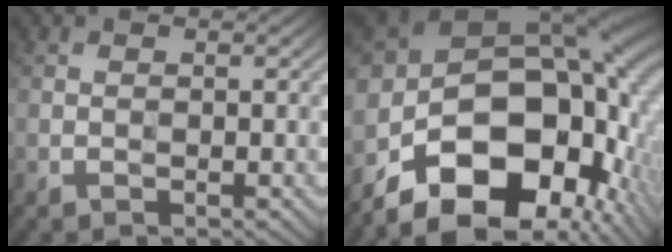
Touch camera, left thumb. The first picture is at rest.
{"total": 21.5, "force": [-7.7, 13.2, 15.1], "torque": [-0.282, -0.038, -0.105]}